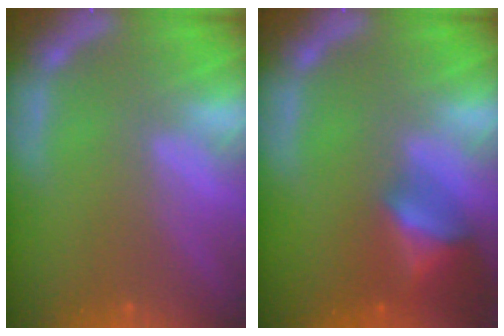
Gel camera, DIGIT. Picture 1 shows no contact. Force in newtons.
{"total": 5.5}